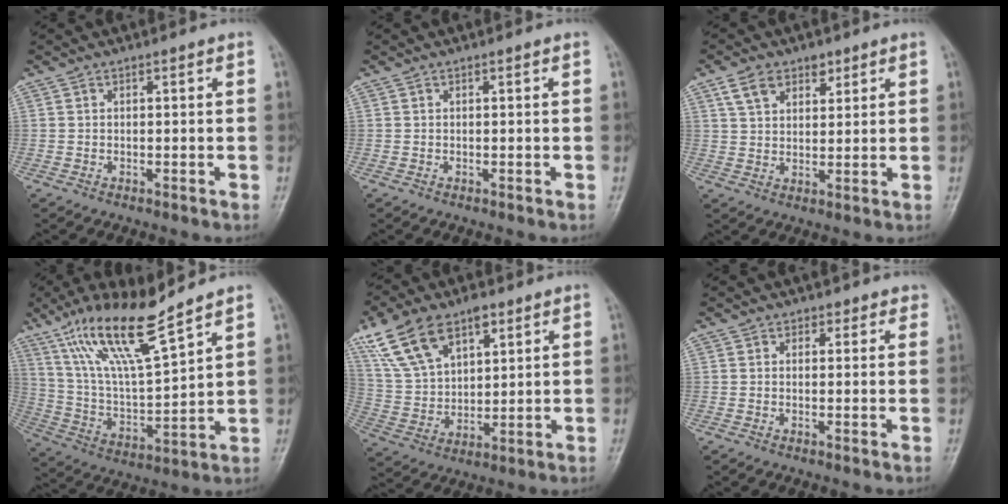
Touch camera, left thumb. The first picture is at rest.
{"total": 0.0}
{"total": 6.7, "force": [4.0, 4.3, 3.3], "torque": [-0.034, -0.014, 0.072]}
{"total": 16.7, "force": [11.8, 2.7, 11.5], "torque": [-0.204, -0.057, 0.233]}
{"total": 15.0, "force": [8.6, 8.2, 9.2], "torque": [-0.155, -0.018, 0.170]}
{"total": 1.8, "force": [1.2, 1.2, -0.1], "torque": [0.028, -0.006, 0.008]}